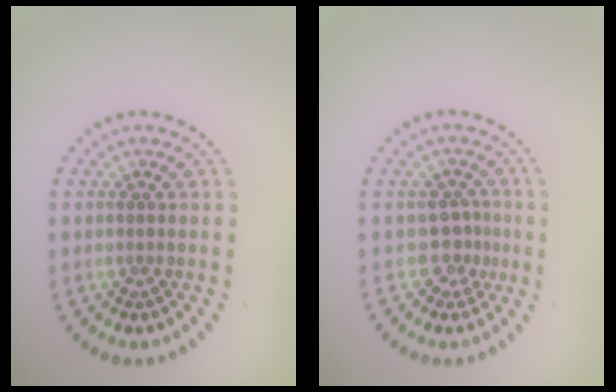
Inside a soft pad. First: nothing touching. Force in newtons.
{"total": 2.0, "press": 1.4, "slide": 1.4}